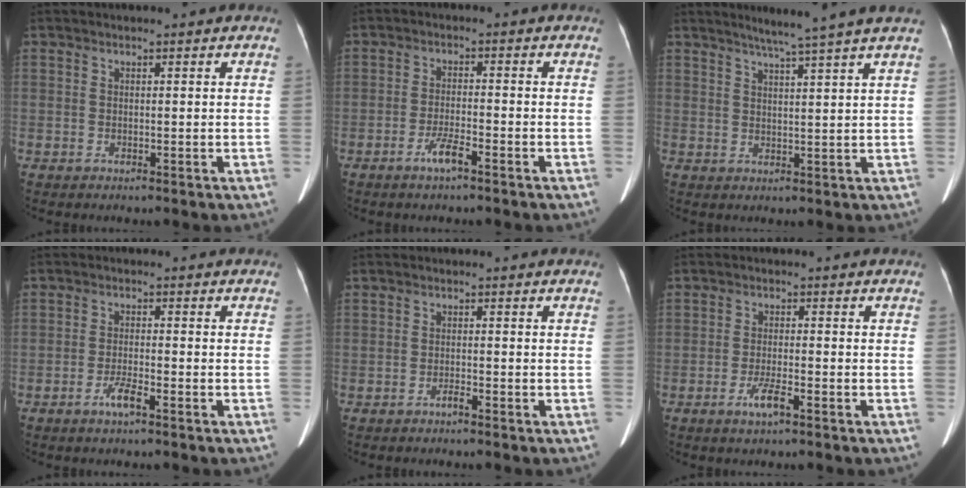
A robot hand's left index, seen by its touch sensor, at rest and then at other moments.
{"total": 3.4, "force": [-2.4, 0.3, 2.4], "torque": [-0.049, -0.006, -0.047]}
{"total": 7.3, "force": [5.8, -1.8, 4.1], "torque": [-0.060, 0.004, 0.078]}
{"total": 2.9, "force": [-2.0, 0.2, 2.1], "torque": [-0.042, -0.005, -0.040]}
{"total": 1.1, "force": [-1.0, 0.0, 0.5], "torque": [-0.010, -0.002, -0.018]}
{"total": 3.2, "force": [-2.0, 0.3, 2.5], "torque": [-0.051, -0.007, -0.040]}